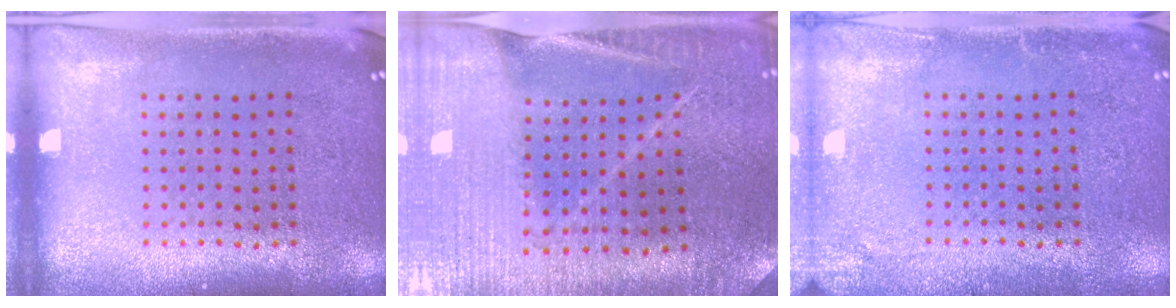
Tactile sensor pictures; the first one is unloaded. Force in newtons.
{"total": 2.0, "press": 2.0, "slide": 0.1}
{"total": 2.0, "press": 1.9, "slide": 0.1}